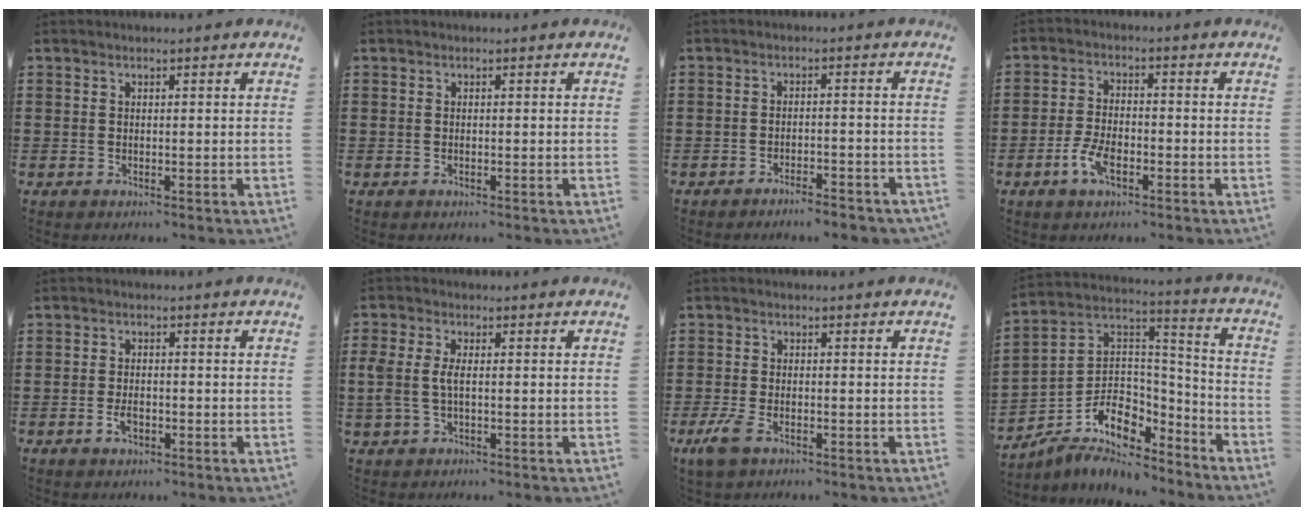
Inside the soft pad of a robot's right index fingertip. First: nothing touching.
{"total": 0.0}
{"total": 2.7, "force": [-2.7, 0.0, 0.5], "torque": [-0.012, 0.000, -0.055]}
{"total": 5.0, "force": [-2.4, 2.3, 3.7], "torque": [-0.089, -0.003, -0.050]}
{"total": 2.4, "force": [-1.0, 1.1, 1.8], "torque": [-0.043, -0.003, -0.020]}
{"total": 3.5, "force": [-0.3, 1.9, 3.0], "torque": [-0.088, -0.007, -0.015]}
{"total": 3.2, "force": [-1.7, 1.2, 2.4], "torque": [-0.070, -0.008, -0.041]}
{"total": 8.1, "force": [-5.1, 5.7, 2.7], "torque": [-0.065, -0.008, -0.093]}